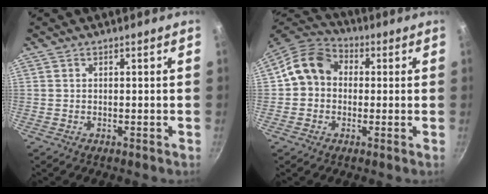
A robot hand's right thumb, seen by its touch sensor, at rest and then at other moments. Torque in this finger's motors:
{"motor_torque": [-0.13, 0.33, 0.12, 0.08, 0.17]}